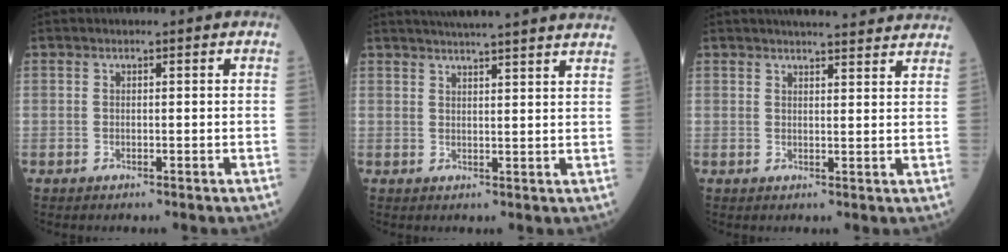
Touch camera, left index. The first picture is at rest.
{"total": 17.0, "force": [15.5, -0.3, 6.9], "torque": [-0.110, 0.003, 0.192]}
{"total": 12.1, "force": [11.2, 1.3, 4.3], "torque": [-0.049, 0.013, 0.124]}